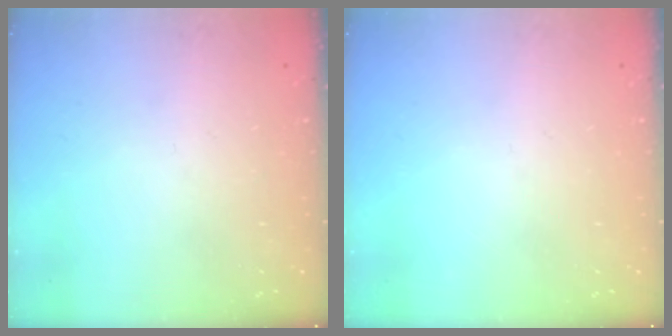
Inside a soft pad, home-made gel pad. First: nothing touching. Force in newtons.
{"total": 0.0}